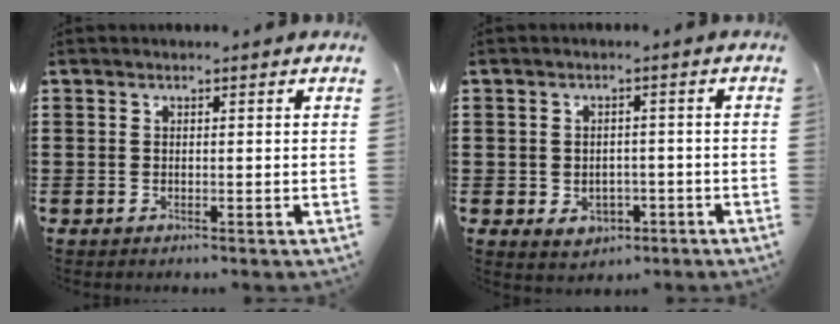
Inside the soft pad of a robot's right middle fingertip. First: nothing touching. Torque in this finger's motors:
{"motor_torque": [-0.79, 0.59, -0.74, -0.21]}